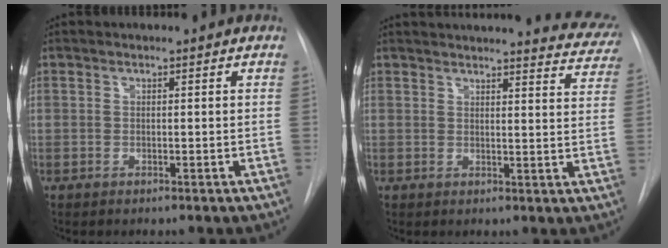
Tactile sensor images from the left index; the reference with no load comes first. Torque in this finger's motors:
{"motor_torque": [-0.33, -1.42, -0.03, 0.05]}